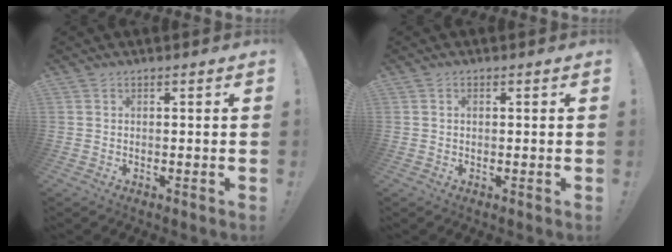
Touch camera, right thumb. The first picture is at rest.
{"total": 0.7, "force": [0.2, 0.4, 0.5], "torque": [-0.016, 0.004, 0.004]}